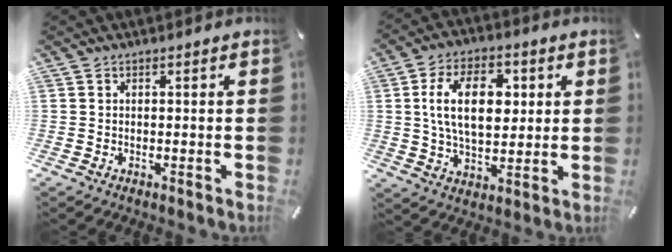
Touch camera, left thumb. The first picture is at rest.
{"total": 14.7, "force": [2.6, 9.2, 11.2], "torque": [-0.213, 0.005, 0.041]}